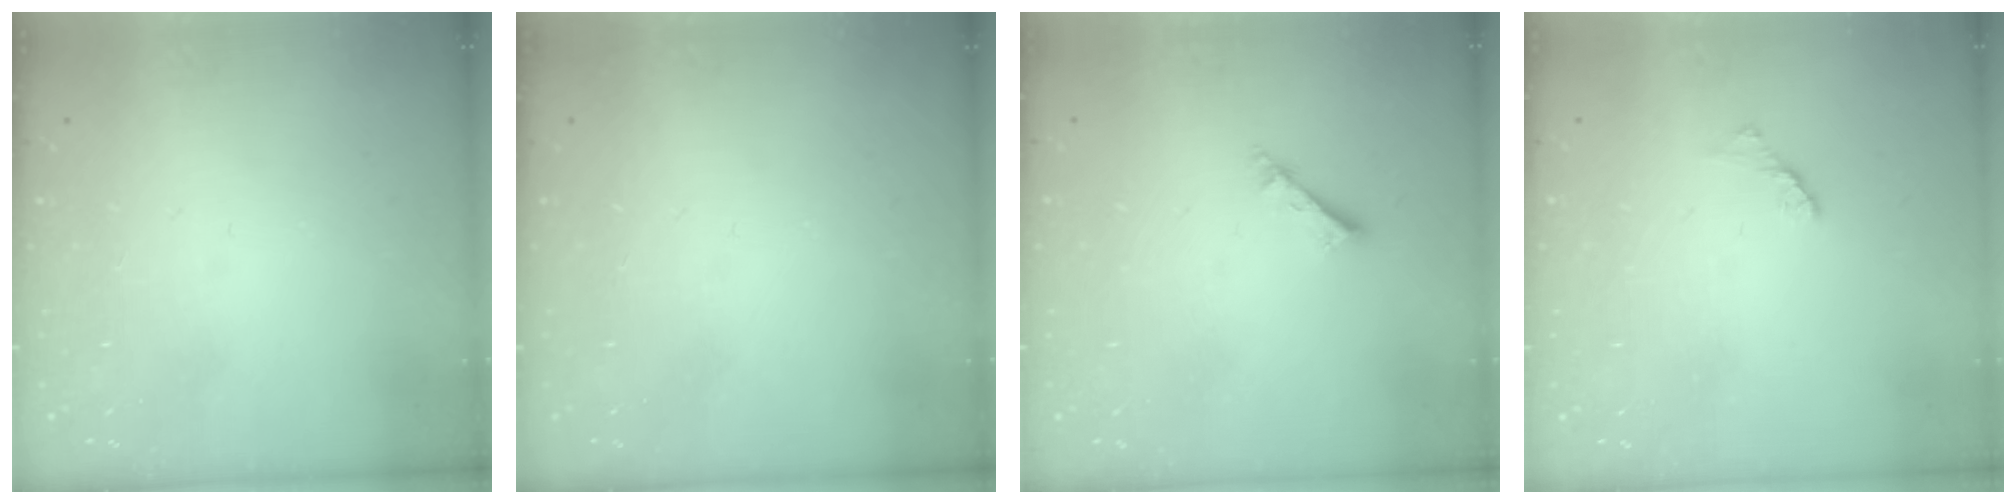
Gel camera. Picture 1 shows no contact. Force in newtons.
{"total": 0.0}
{"total": 2.5, "press": 2.5, "slide": 0.1}
{"total": 1.7, "press": 1.6, "slide": 0.4}